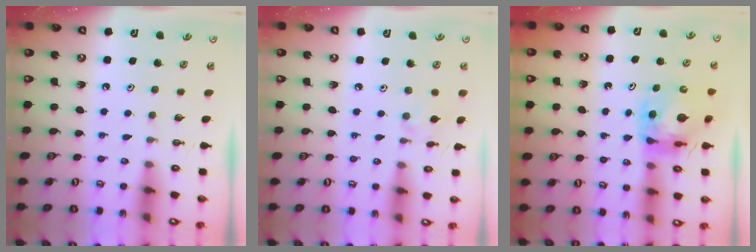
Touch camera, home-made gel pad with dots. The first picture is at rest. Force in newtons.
{"total": 2.6, "press": 2.6, "slide": 0.5}
{"total": 11.0, "press": 10.9, "slide": 1.4}